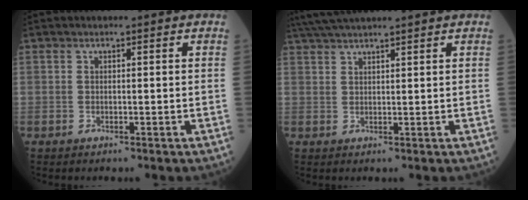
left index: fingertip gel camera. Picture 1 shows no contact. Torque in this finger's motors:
{"motor_torque": [0.25, -0.32, 0.14, 0.10]}